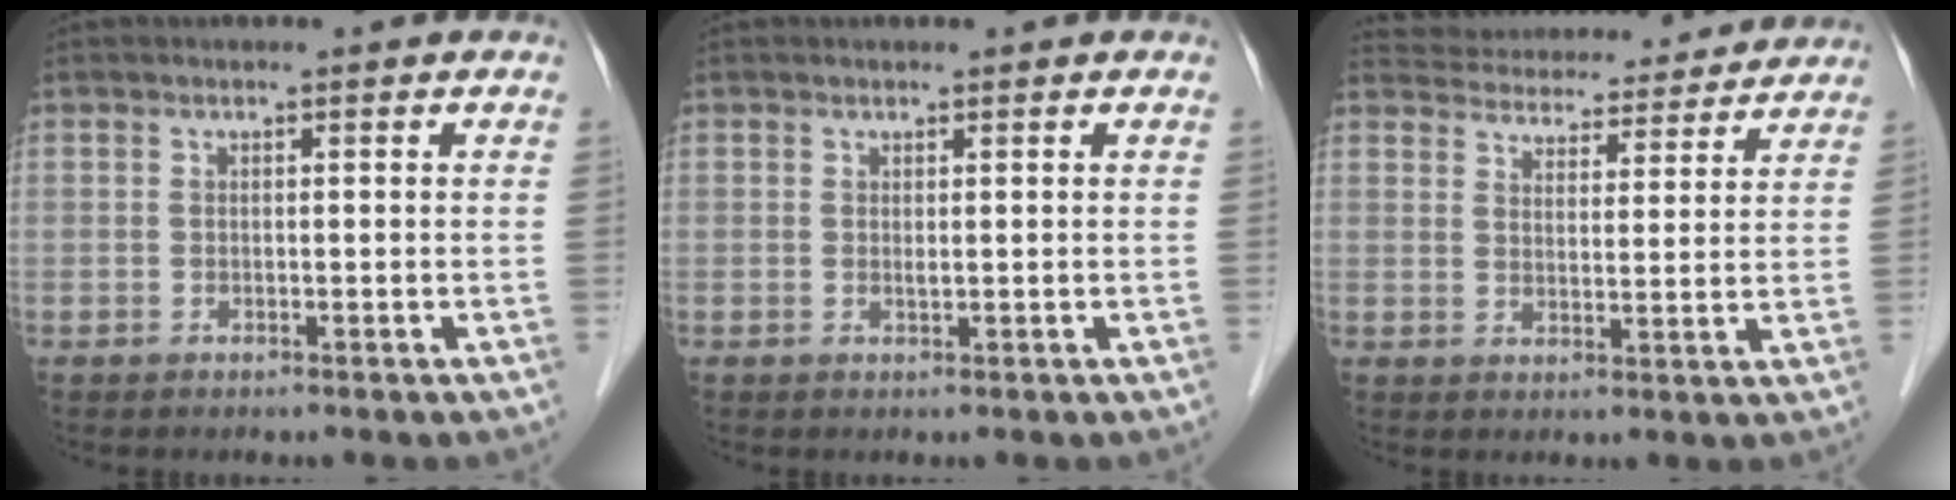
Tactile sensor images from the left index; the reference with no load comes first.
{"total": 0.8, "force": [0.5, 0.2, 0.5], "torque": [-0.013, 0.000, 0.008]}
{"total": 19.0, "force": [17.9, 4.6, 4.2], "torque": [-0.067, 0.024, 0.236]}